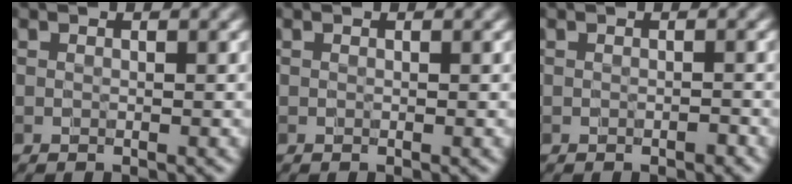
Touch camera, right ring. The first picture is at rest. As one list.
[{"total": 0.0}, {"total": 0.6, "force": [-0.3, 0.3, 0.4], "torque": [-0.005, -0.001, -0.004]}]